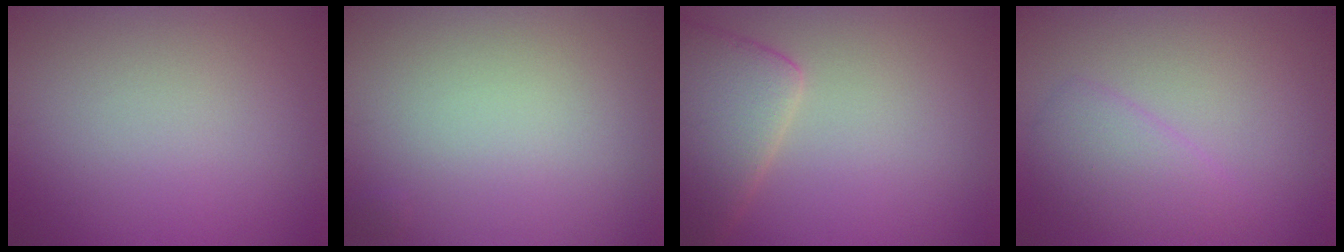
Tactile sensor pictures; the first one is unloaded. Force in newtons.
{"total": 0.0}
{"total": 5.3, "press": 5.3, "slide": 0.4}
{"total": 2.7, "press": 2.7, "slide": 0.2}